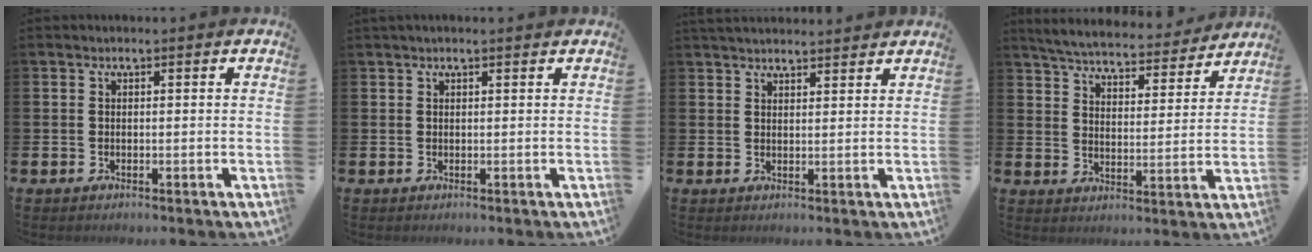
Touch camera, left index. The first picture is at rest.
{"total": 0.7, "force": [0.6, 0.0, 0.4], "torque": [-0.004, 0.000, 0.010]}
{"total": 2.8, "force": [2.8, 0.4, 0.3], "torque": [-0.008, -0.011, 0.051]}
{"total": 5.6, "force": [5.4, 0.7, 1.1], "torque": [-0.048, -0.039, 0.092]}